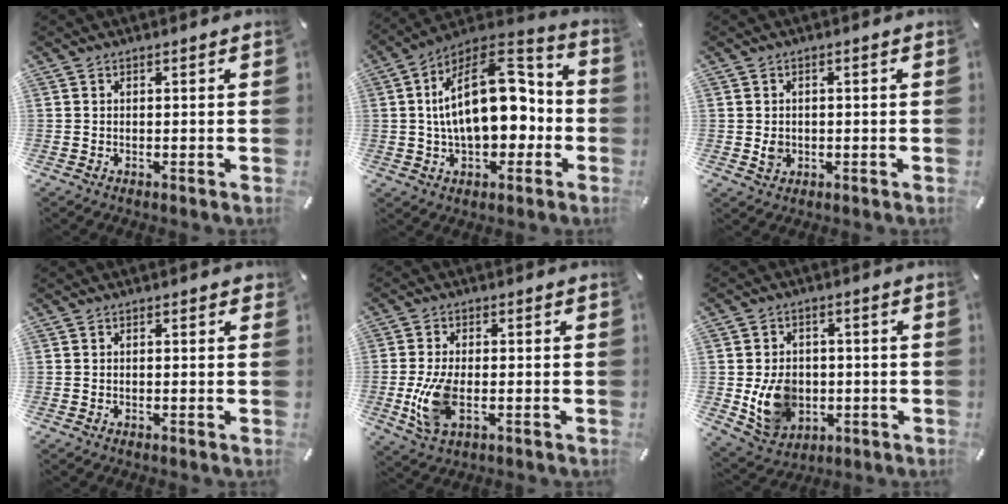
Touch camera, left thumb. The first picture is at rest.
{"total": 21.0, "force": [1.2, 12.7, 16.7], "torque": [-0.265, -0.006, 0.019]}
{"total": 2.4, "force": [-0.3, 2.0, 1.3], "torque": [-0.016, 0.000, -0.007]}
{"total": 0.6, "force": [0.1, 0.3, 0.4], "torque": [0.000, -0.001, -0.001]}
{"total": 9.7, "force": [-1.8, 4.8, 8.2], "torque": [-0.182, -0.012, -0.030]}
{"total": 10.7, "force": [-1.6, 9.0, 5.7], "torque": [-0.108, 0.007, -0.027]}